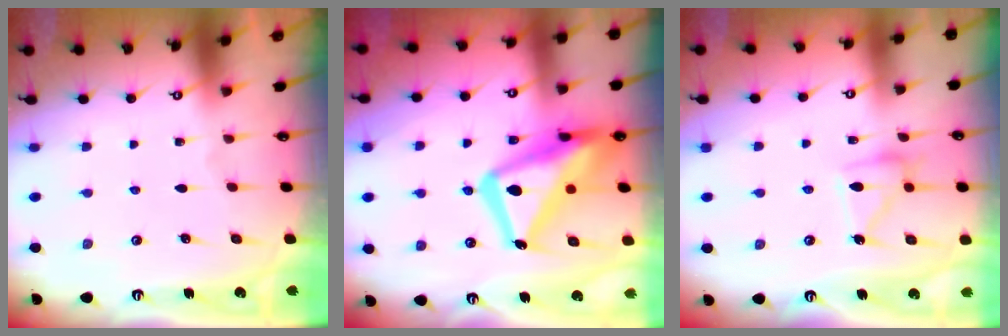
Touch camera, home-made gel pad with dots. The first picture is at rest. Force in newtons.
{"total": 20.3, "press": 20.2, "slide": 1.8}
{"total": 11.6, "press": 11.5, "slide": 0.8}